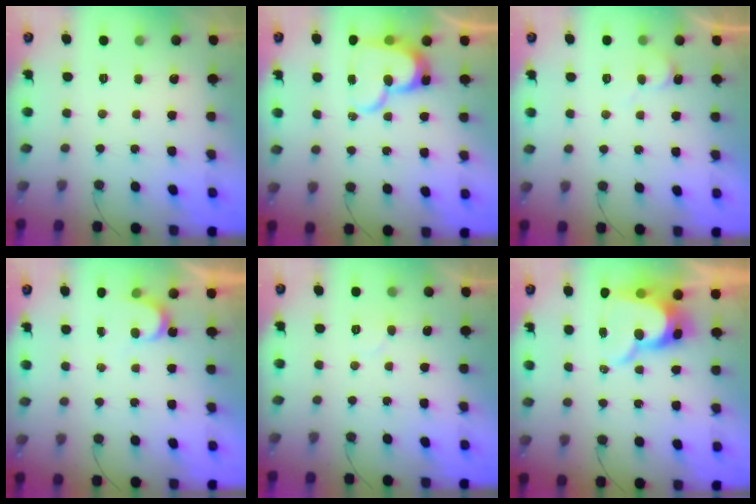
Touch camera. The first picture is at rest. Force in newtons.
{"total": 16.2, "press": 16.1, "slide": 1.7}
{"total": 7.6, "press": 7.6, "slide": 0.5}
{"total": 2.8, "press": 2.8, "slide": 0.2}
{"total": 5.5, "press": 5.5, "slide": 0.3}
{"total": 13.2, "press": 13.1, "slide": 1.3}